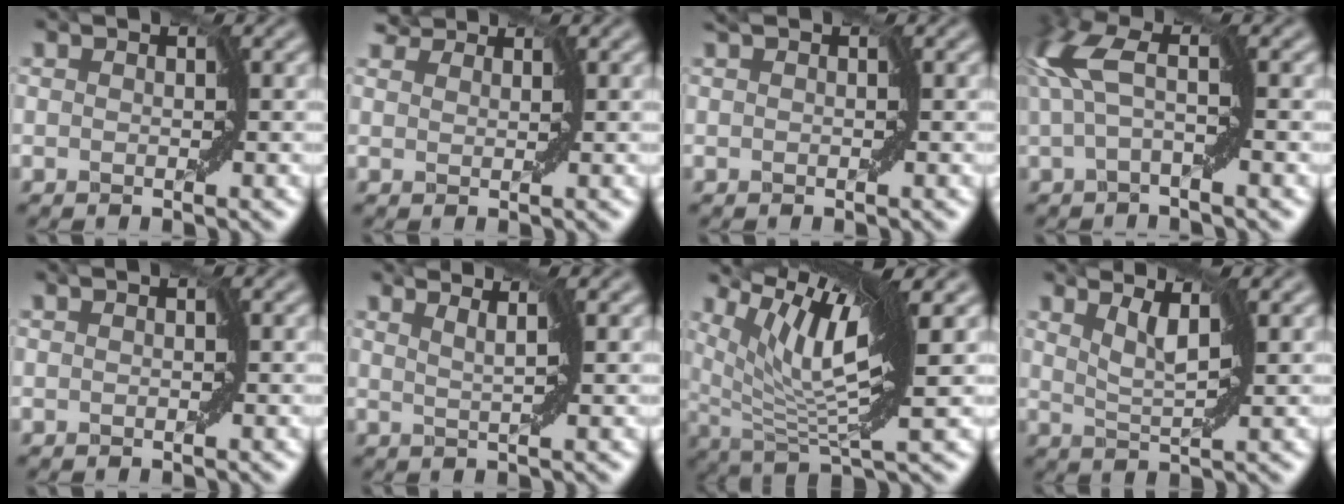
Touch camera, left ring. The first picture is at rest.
{"total": 1.6, "force": [1.4, 0.7, 0.5], "torque": [-0.018, 0.002, 0.013]}
{"total": 0.5, "force": [0.3, 0.1, 0.5], "torque": [-0.012, 0.001, 0.003]}
{"total": 5.1, "force": [0.9, 1.2, 4.8], "torque": [-0.117, 0.024, 0.003]}
{"total": 0.0}
{"total": 3.1, "force": [2.3, 0.5, 2.0], "torque": [-0.027, 0.006, 0.008]}
{"total": 8.8, "force": [4.7, 1.4, 7.2], "torque": [-0.131, 0.006, 0.091]}
{"total": 2.6, "force": [2.0, -0.1, 1.7], "torque": [-0.036, -0.003, 0.036]}